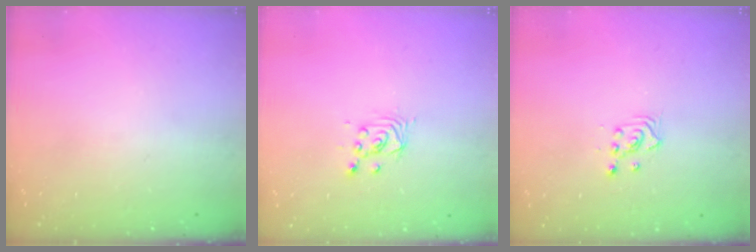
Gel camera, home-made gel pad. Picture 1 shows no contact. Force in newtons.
{"total": 2.6, "press": 2.6, "slide": 0.1}
{"total": 2.3, "press": 2.3, "slide": 0.3}